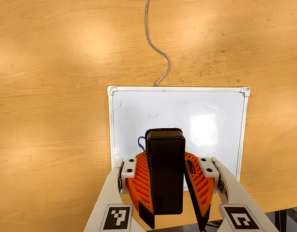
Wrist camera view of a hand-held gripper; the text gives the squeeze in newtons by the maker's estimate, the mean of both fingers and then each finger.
{"total": 9.7, "left": 9.0, "right": 10.4}